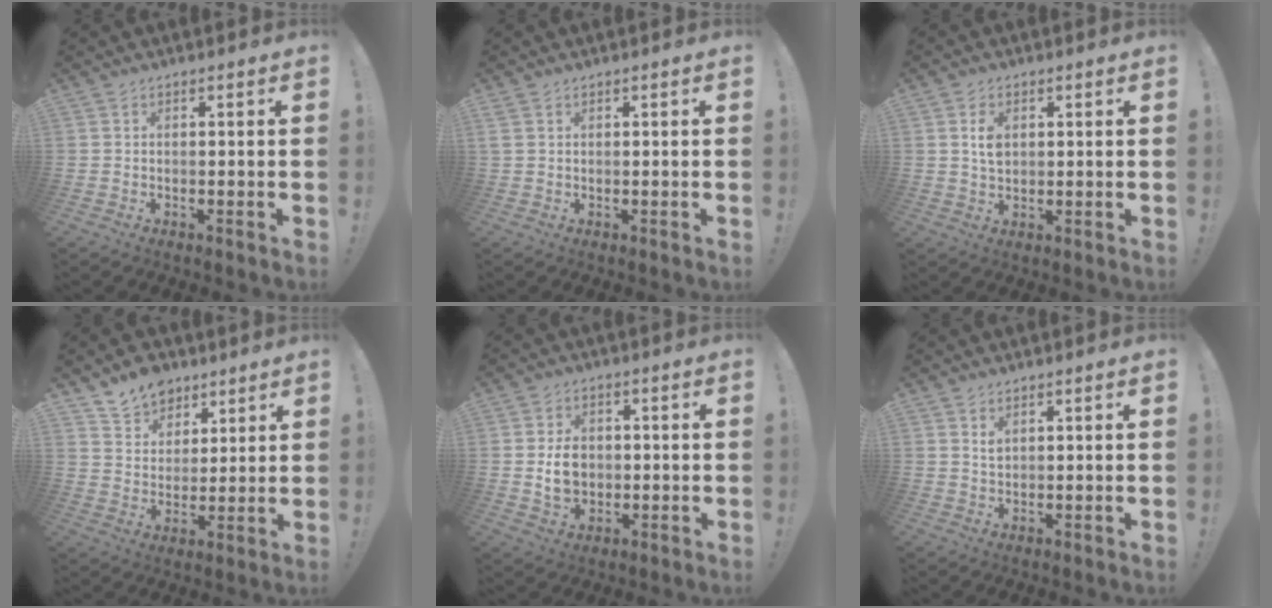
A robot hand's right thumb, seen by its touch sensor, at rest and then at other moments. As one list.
[{"total": 1.4, "force": [0.9, 0.8, 0.6], "torque": [-0.013, 0.002, 0.018]}, {"total": 4.7, "force": [1.1, 3.2, 3.2], "torque": [-0.043, -0.003, 0.017]}, {"total": 10.7, "force": [7.8, 7.1, 2.1], "torque": [-0.024, -0.060, 0.151]}, {"total": 8.0, "force": [0.0, 6.5, 4.7], "torque": [-0.060, 0.002, 0.000]}, {"total": 1.9, "force": [1.3, 1.1, 0.9], "torque": [-0.005, -0.011, 0.022]}]